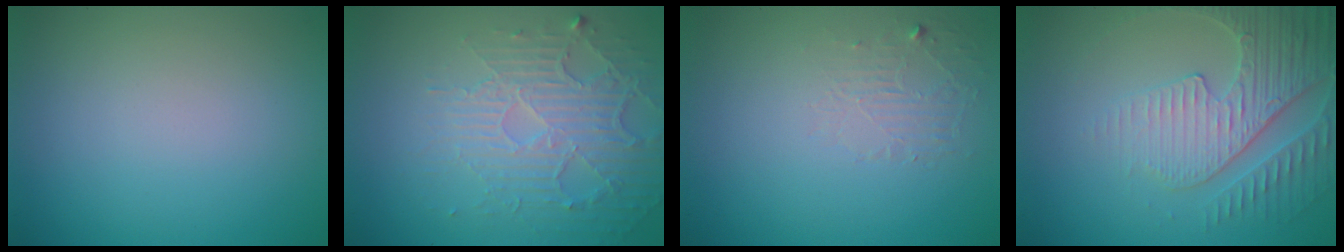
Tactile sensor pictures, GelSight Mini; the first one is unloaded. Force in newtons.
{"total": 5.6, "press": 3.4, "slide": 4.4}
{"total": 1.4, "press": 0.1, "slide": 1.4}
{"total": 4.3, "press": 4.3, "slide": 0.4}